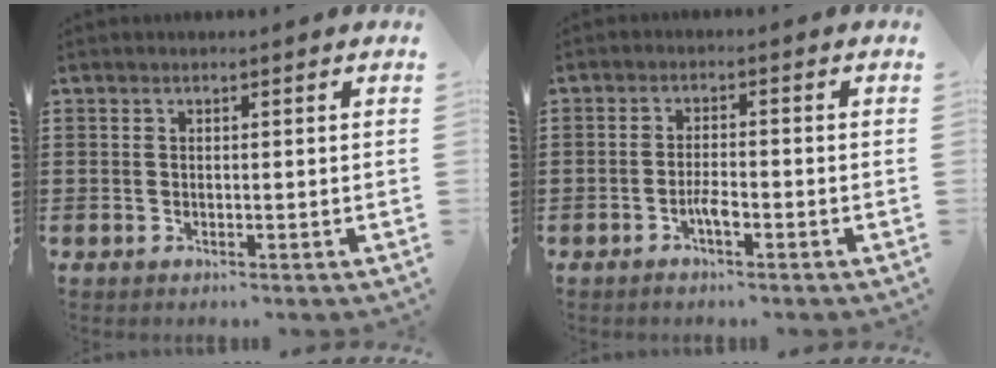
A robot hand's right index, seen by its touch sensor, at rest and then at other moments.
{"total": 2.8, "force": [-1.5, 0.7, 2.2], "torque": [-0.038, 0.004, -0.028]}